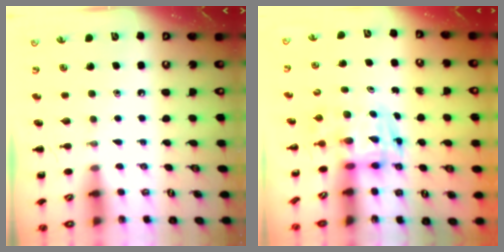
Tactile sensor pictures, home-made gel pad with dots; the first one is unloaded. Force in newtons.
{"total": 3.5, "press": 3.5, "slide": 0.6}